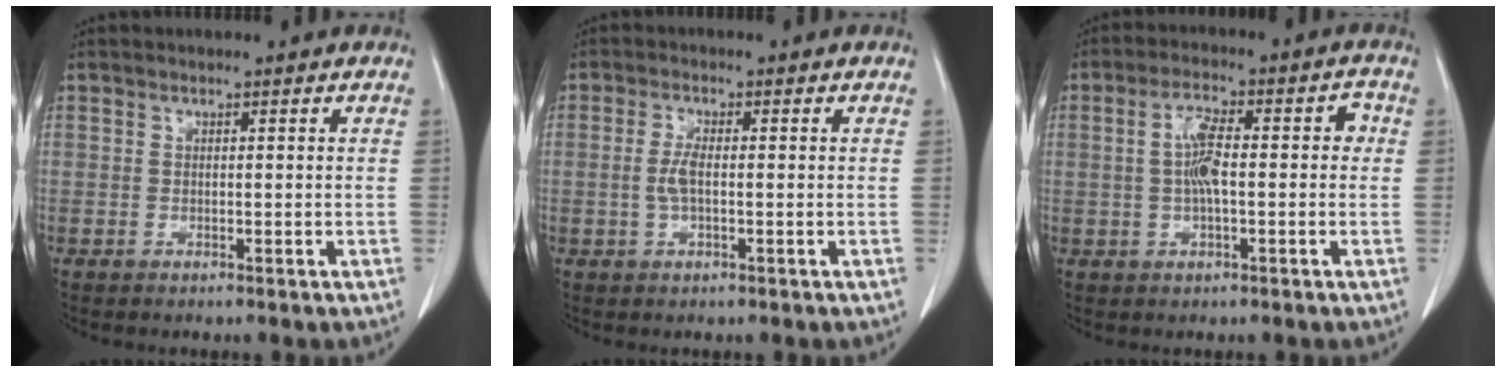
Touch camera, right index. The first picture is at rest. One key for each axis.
{"total": 2.8, "fx": -0.3, "fy": 0.7, "fz": 2.7, "tx": -0.066, "ty": -0.001, "tz": -0.009}
{"total": 7.4, "fx": 0.2, "fy": 2.3, "fz": 7.0, "tx": -0.122, "ty": 0.031, "tz": 0.005}